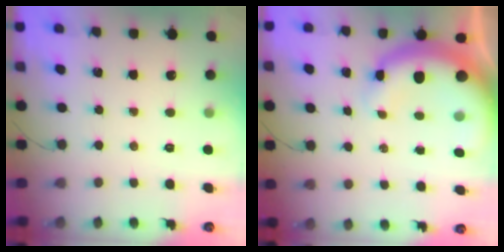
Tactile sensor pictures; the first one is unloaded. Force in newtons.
{"total": 11.2, "press": 10.9, "slide": 2.4}